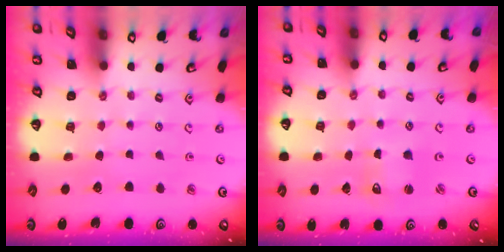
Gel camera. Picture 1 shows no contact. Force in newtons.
{"total": 1.7, "press": 1.6, "slide": 0.3}